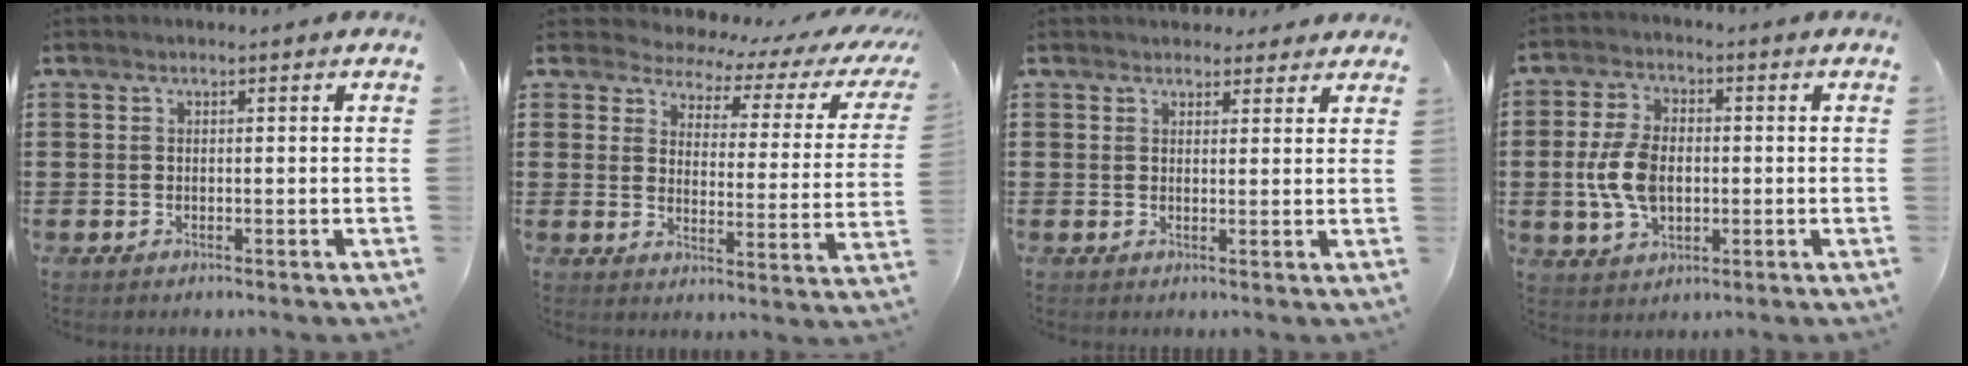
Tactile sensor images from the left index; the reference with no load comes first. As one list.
[{"total": 3.0, "force": [2.6, 1.3, 0.8], "torque": [-0.031, -0.024, 0.034]}, {"total": 2.8, "force": [2.4, 1.4, 0.1], "torque": [-0.003, -0.002, 0.045]}, {"total": 7.8, "force": [-0.5, 4.9, 6.0], "torque": [-0.147, 0.005, -0.016]}]